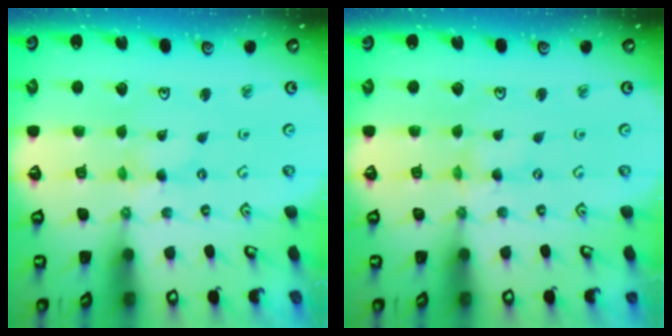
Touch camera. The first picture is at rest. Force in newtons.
{"total": 0.0}